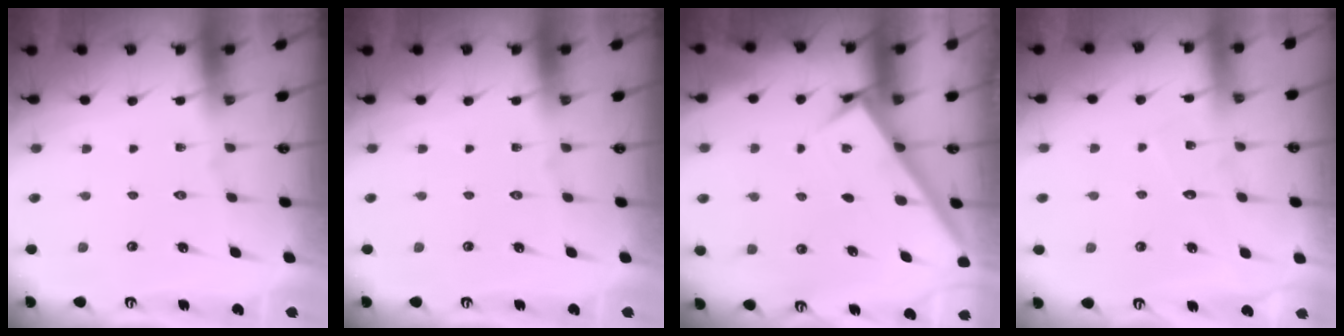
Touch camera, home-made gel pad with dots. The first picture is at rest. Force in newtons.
{"total": 0.0}
{"total": 2.9, "press": 2.9, "slide": 0.2}
{"total": 4.7, "press": 4.7, "slide": 0.3}